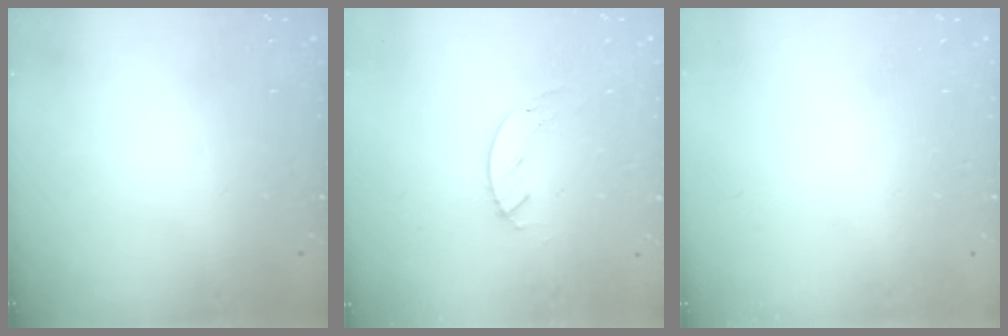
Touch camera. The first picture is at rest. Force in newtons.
{"total": 2.7, "press": 2.7, "slide": 0.2}
{"total": 0.0}